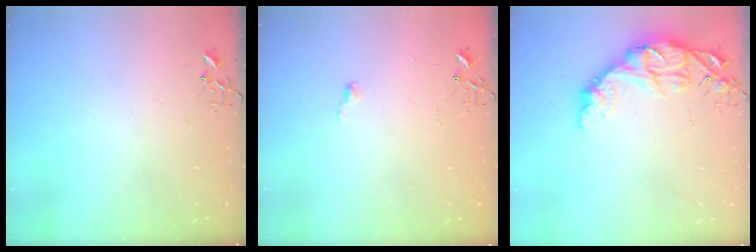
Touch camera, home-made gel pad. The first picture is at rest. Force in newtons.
{"total": 3.3, "press": 3.3, "slide": 0.4}
{"total": 14.4, "press": 14.4, "slide": 1.1}